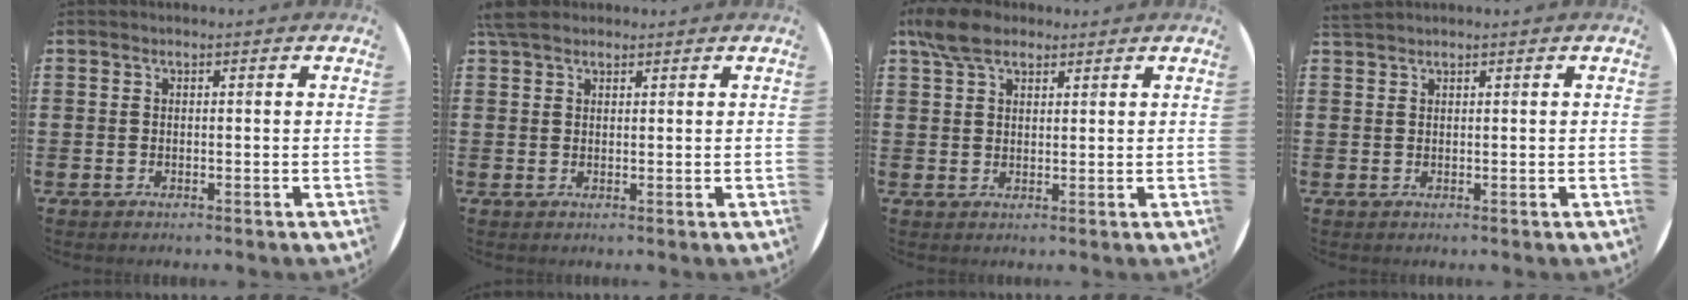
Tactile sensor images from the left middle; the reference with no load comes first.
{"total": 2.7, "force": [2.2, 1.1, 1.0], "torque": [-0.018, 0.005, 0.041]}
{"total": 5.1, "force": [3.9, 2.4, 2.3], "torque": [-0.048, 0.000, 0.072]}
{"total": 0.9, "force": [0.9, -0.1, -0.1], "torque": [0.000, 0.000, 0.019]}